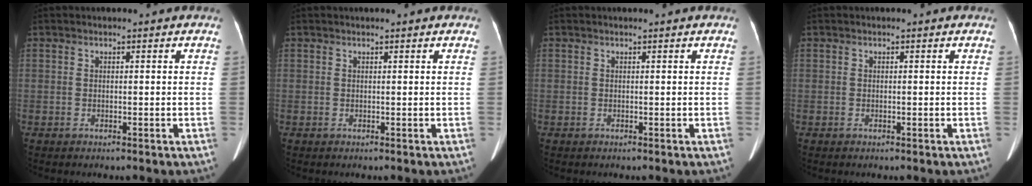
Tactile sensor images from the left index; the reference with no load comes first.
{"total": 0.6, "force": [0.5, 0.1, 0.3], "torque": [-0.006, 0.007, 0.007]}
{"total": 0.0}
{"total": 0.0}